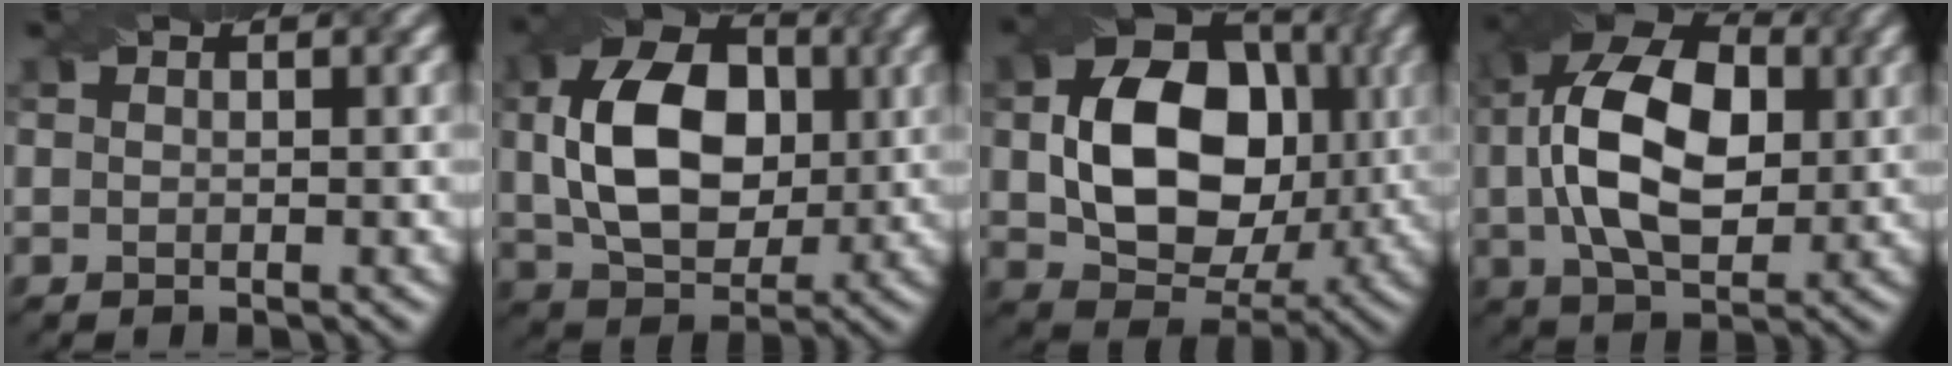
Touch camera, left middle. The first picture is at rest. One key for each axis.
{"total": 10.5, "fx": 1.1, "fy": 7.1, "fz": 7.6, "tx": -0.155, "ty": 0.001, "tz": 0.023}
{"total": 11.5, "fx": 0.7, "fy": 8.3, "fz": 7.8, "tx": -0.146, "ty": 0.000, "tz": 0.020}
{"total": 11.8, "fx": 1.4, "fy": 7.0, "fz": 9.5, "tx": -0.185, "ty": 0.020, "tz": 0.019}